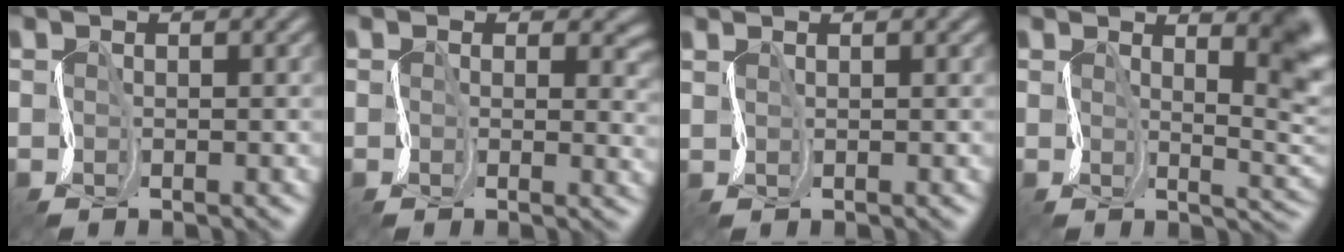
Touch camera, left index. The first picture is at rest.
{"total": 5.1, "force": [0.7, 3.9, 3.3], "torque": [-0.023, 0.003, 0.004]}
{"total": 1.3, "force": [1.3, 0.1, -0.3], "torque": [0.009, 0.000, 0.026]}
{"total": 6.1, "force": [2.0, 2.6, 5.2], "torque": [-0.040, -0.003, 0.027]}